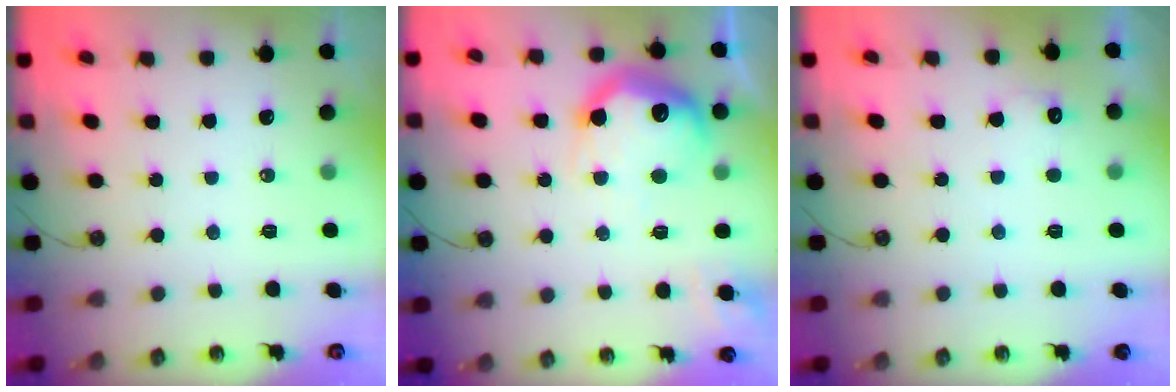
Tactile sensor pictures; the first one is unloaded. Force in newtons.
{"total": 18.7, "press": 18.7, "slide": 1.3}
{"total": 5.1, "press": 5.0, "slide": 1.2}